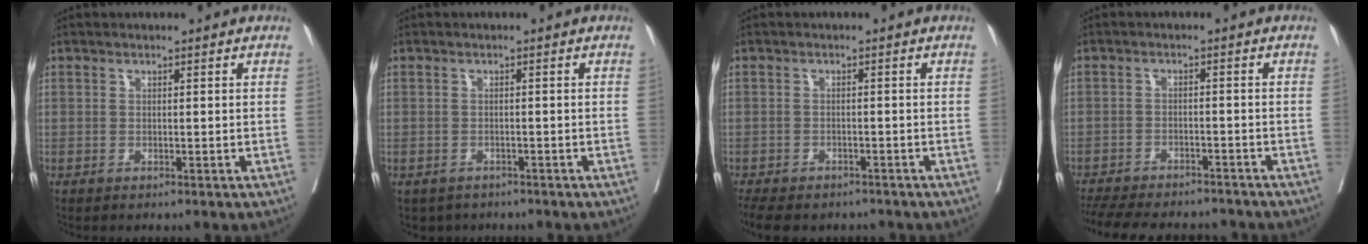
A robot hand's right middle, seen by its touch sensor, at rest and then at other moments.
{"total": 3.4, "force": [-2.7, 2.2, 0.3], "torque": [0.001, 0.002, -0.039]}
{"total": 10.0, "force": [-8.2, 4.1, 3.9], "torque": [-0.075, -0.005, -0.111]}
{"total": 16.6, "force": [-14.8, 4.4, 6.3], "torque": [-0.153, -0.015, -0.203]}